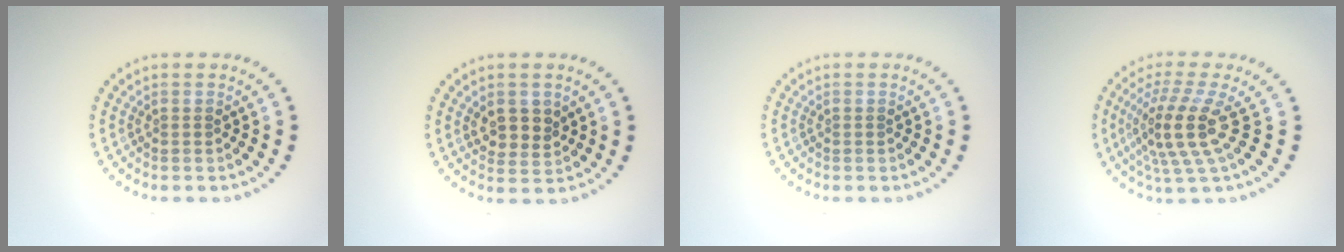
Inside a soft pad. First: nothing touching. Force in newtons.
{"total": 2.6, "press": 2.4, "slide": 1.0}
{"total": 0.0}
{"total": 4.8, "press": 3.5, "slide": 3.2}